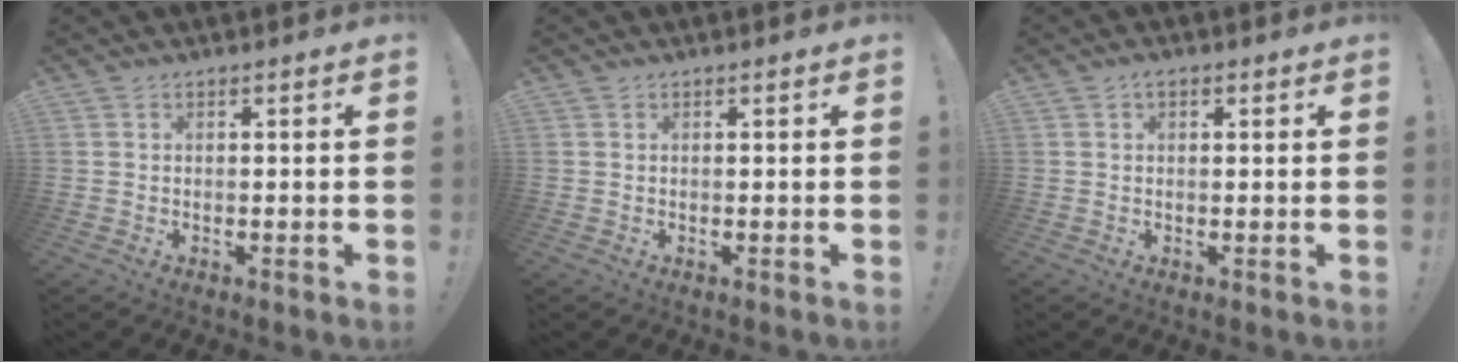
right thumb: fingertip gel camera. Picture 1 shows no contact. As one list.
[{"total": 0.0}, {"total": 1.7, "force": [0.7, 1.1, 1.1], "torque": [-0.019, 0.002, 0.011]}]